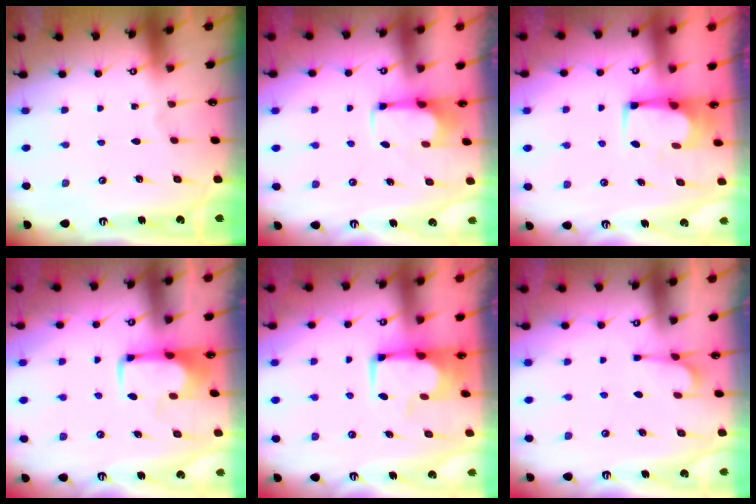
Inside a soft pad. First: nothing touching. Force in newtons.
{"total": 2.7, "press": 2.6, "slide": 1.0}
{"total": 2.2, "press": 2.2, "slide": 0.2}
{"total": 1.8, "press": 1.7, "slide": 0.5}
{"total": 6.0, "press": 6.0, "slide": 0.4}
{"total": 3.8, "press": 3.6, "slide": 1.1}